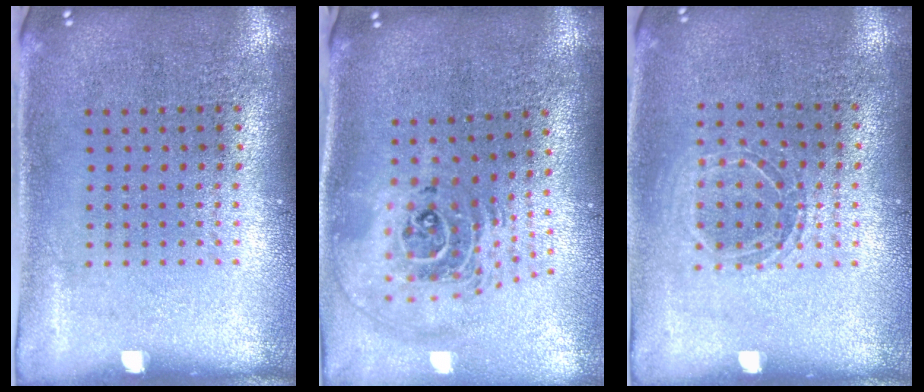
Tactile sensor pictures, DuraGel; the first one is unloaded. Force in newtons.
{"total": 2.5, "press": 1.8, "slide": 1.7}
{"total": 1.2, "press": 1.1, "slide": 0.4}